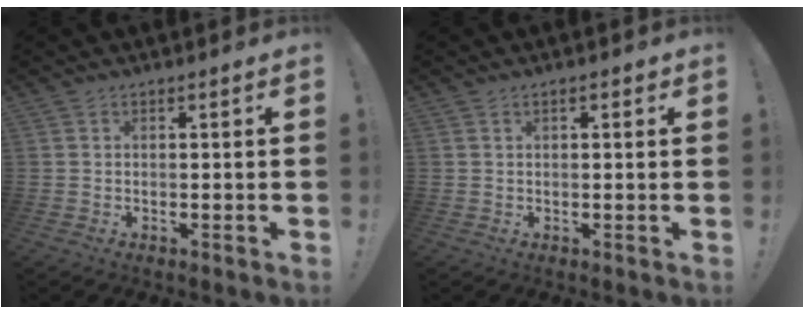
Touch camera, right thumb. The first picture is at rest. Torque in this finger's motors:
{"motor_torque": [0.19, 0.04, 0.04, 0.02, -0.03]}